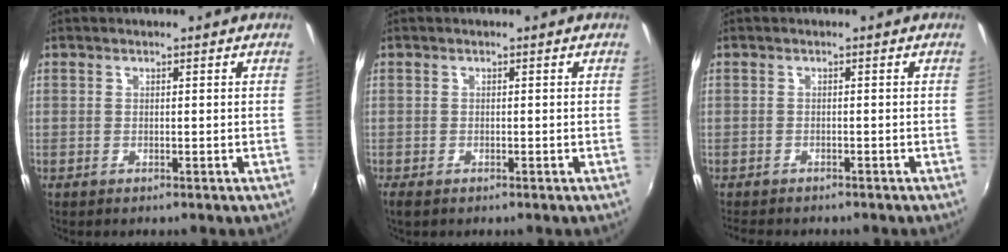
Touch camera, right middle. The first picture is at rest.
{"total": 1.6, "force": [-1.1, 0.8, 0.9], "torque": [-0.020, -0.008, -0.020]}
{"total": 4.4, "force": [-3.9, 1.4, 1.6], "torque": [-0.041, -0.017, -0.060]}